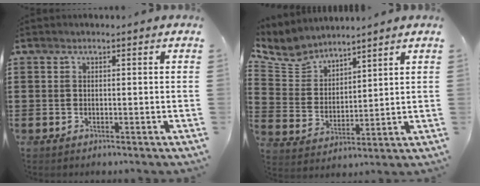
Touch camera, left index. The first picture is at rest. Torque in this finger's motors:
{"motor_torque": [0.14, 0.13, 0.16, 0.06]}